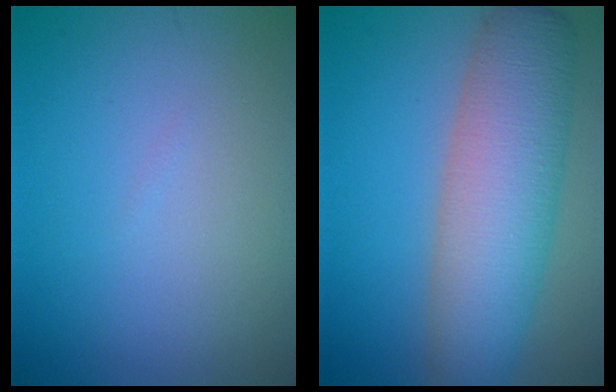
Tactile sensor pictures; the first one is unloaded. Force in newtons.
{"total": 8.9, "press": 8.9, "slide": 0.4}